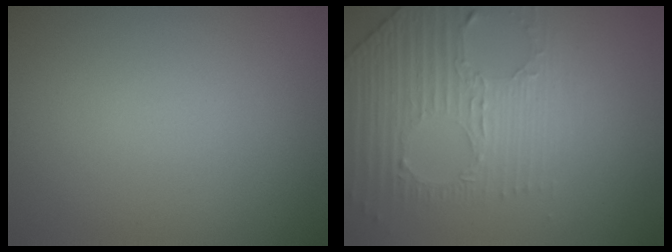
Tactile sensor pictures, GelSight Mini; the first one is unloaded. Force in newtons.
{"total": 4.4, "press": 3.2, "slide": 3.0}